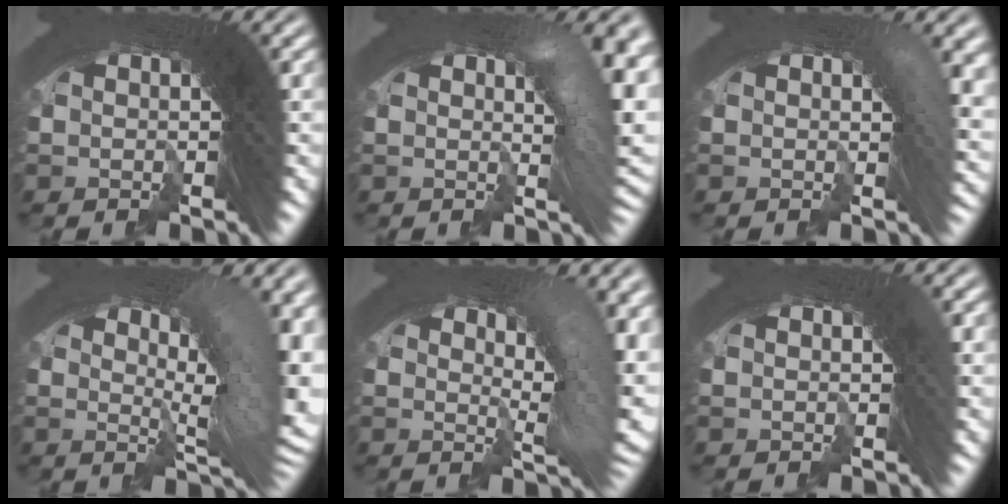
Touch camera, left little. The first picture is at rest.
{"total": 5.5, "force": [0.1, 2.0, 5.1], "torque": [-0.048, 0.012, -0.006]}
{"total": 3.3, "force": [0.5, 1.2, 3.1], "torque": [-0.017, 0.010, 0.001]}
{"total": 8.9, "force": [1.1, 3.5, 8.1], "torque": [-0.086, 0.010, 0.008]}
{"total": 6.7, "force": [0.8, 2.6, 6.2], "torque": [-0.064, 0.004, 0.008]}
{"total": 0.7, "force": [0.1, 0.0, 0.6], "torque": [-0.003, 0.003, 0.001]}